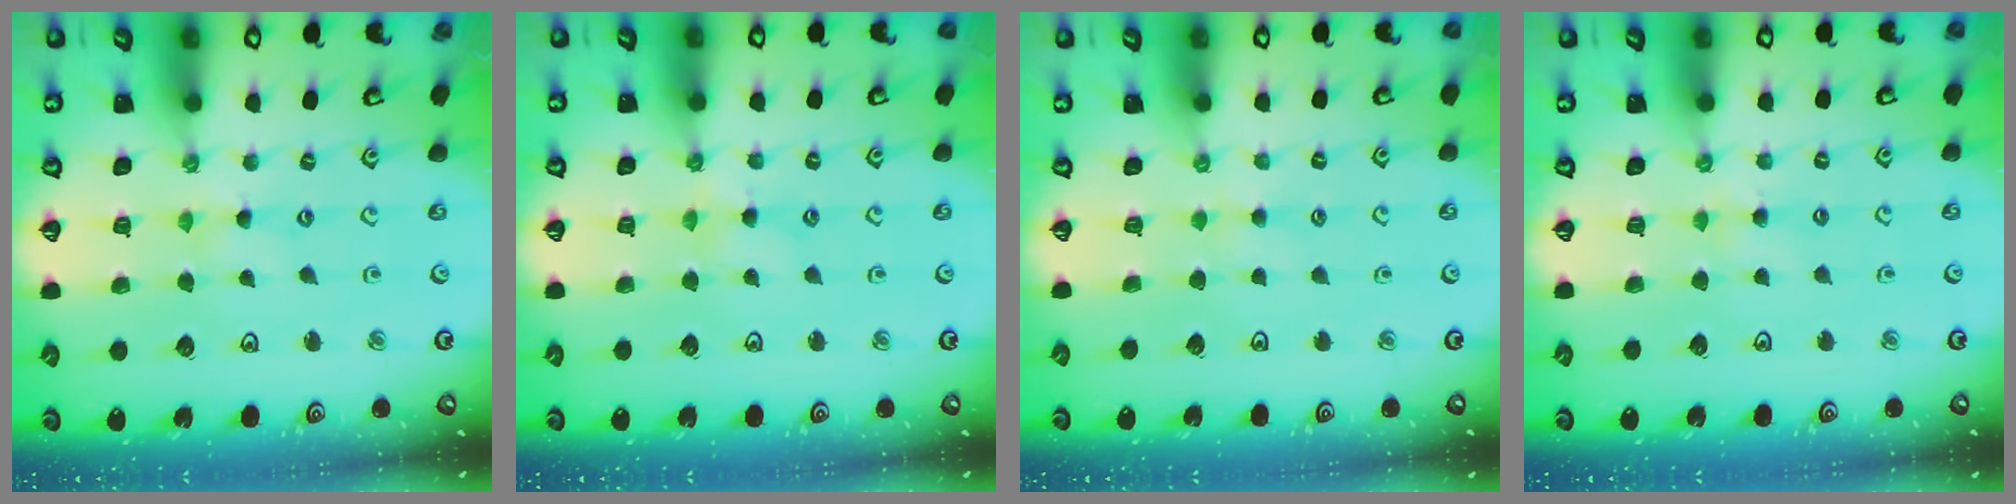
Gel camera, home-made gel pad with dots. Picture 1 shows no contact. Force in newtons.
{"total": 2.5, "press": 2.5, "slide": 0.2}
{"total": 1.8, "press": 1.7, "slide": 0.3}
{"total": 3.0, "press": 3.0, "slide": 0.4}